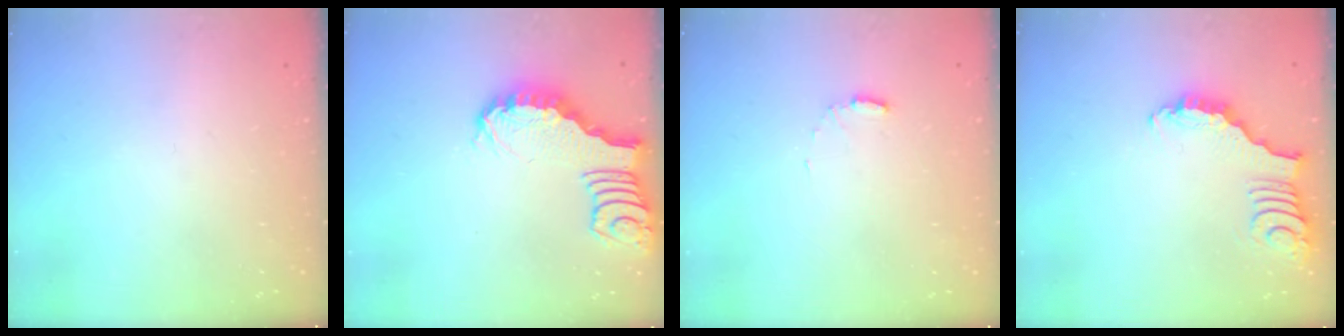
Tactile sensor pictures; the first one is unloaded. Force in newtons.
{"total": 2.5, "press": 2.4, "slide": 0.5}
{"total": 6.0, "press": 6.0, "slide": 0.5}
{"total": 2.9, "press": 2.8, "slide": 0.4}